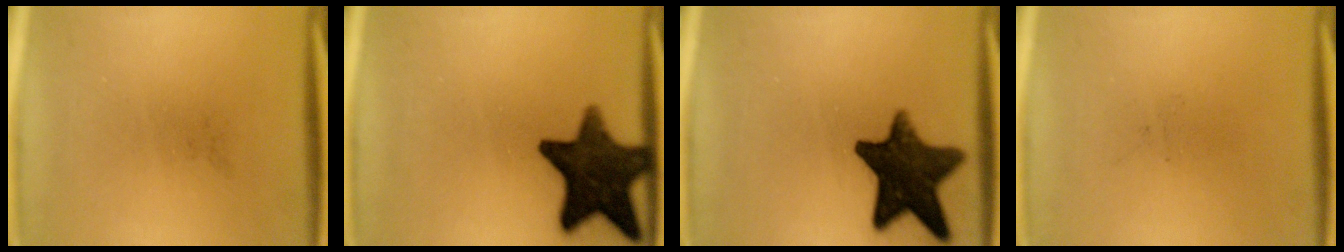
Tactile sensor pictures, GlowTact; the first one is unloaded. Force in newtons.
{"total": 14.4}
{"total": 14.3}
{"total": 0.0}